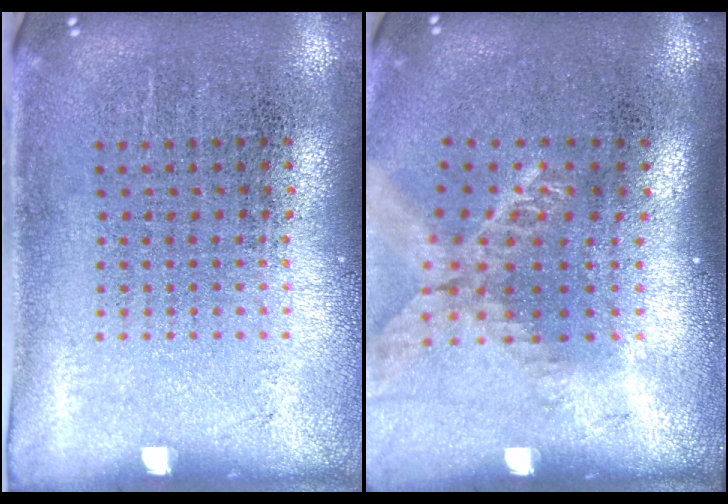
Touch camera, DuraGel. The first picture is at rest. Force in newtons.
{"total": 1.7, "press": 1.3, "slide": 1.0}